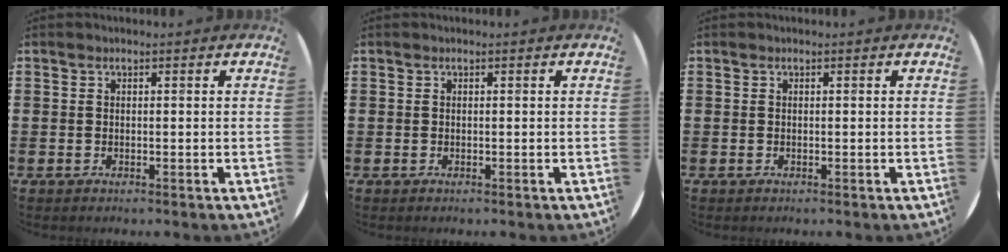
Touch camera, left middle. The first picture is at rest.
{"total": 0.0}
{"total": 0.0}